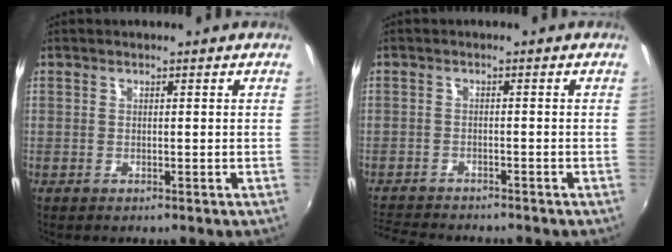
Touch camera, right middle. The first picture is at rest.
{"total": 7.3, "force": [-6.9, 1.6, 1.9], "torque": [-0.063, -0.013, -0.119]}